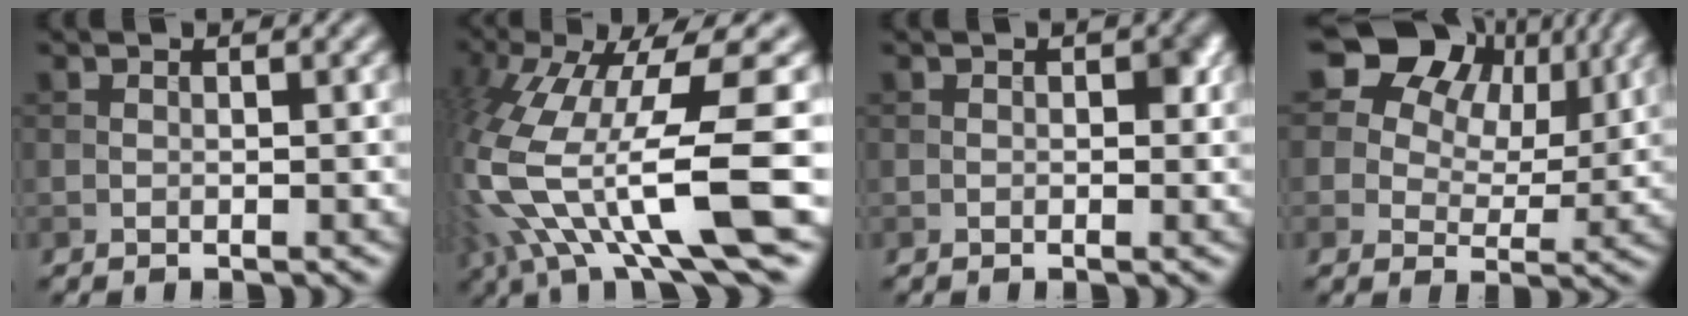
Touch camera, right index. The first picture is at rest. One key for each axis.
{"total": 12.9, "fx": -2.2, "fy": 3.6, "fz": 12.2, "tx": -0.247, "ty": -0.015, "tz": -0.031}
{"total": 1.3, "fx": 0.2, "fy": 1.0, "fz": 0.9, "tx": -0.006, "ty": -0.003, "tz": 0.001}
{"total": 14.2, "fx": 8.1, "fy": 9.4, "fz": 6.9, "tx": -0.139, "ty": 0.029, "tz": 0.153}